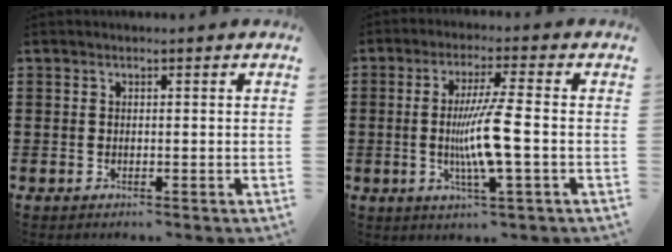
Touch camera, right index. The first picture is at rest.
{"total": 8.2, "force": [-1.3, 0.2, 8.0], "torque": [-0.158, -0.017, -0.032]}